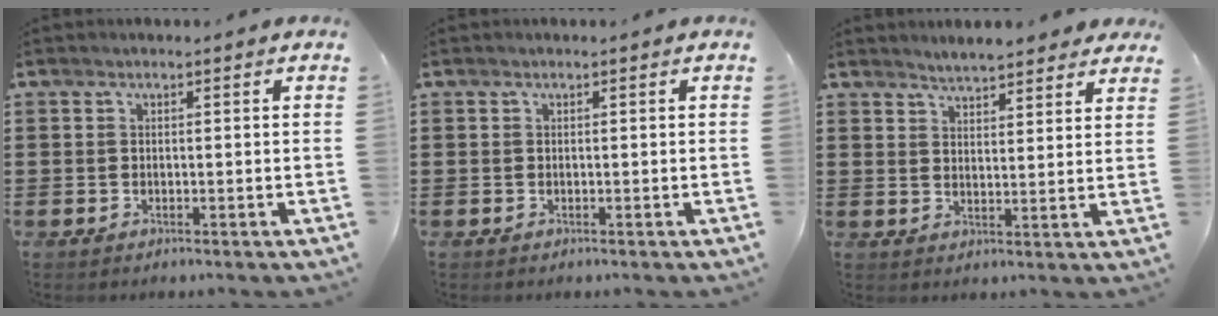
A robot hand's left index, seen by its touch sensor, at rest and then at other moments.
{"total": 0.0}
{"total": 3.7, "force": [3.7, 0.3, 0.3], "torque": [-0.019, -0.011, 0.069]}